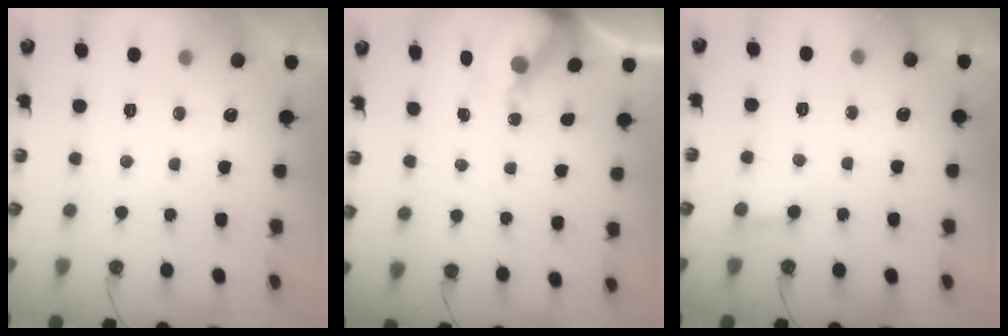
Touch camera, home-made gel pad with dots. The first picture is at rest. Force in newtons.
{"total": 6.8, "press": 6.7, "slide": 0.6}
{"total": 3.7, "press": 3.7, "slide": 0.3}